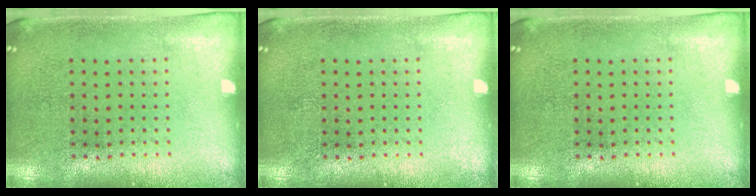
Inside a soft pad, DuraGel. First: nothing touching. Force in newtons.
{"total": 0.0}
{"total": 0.0}